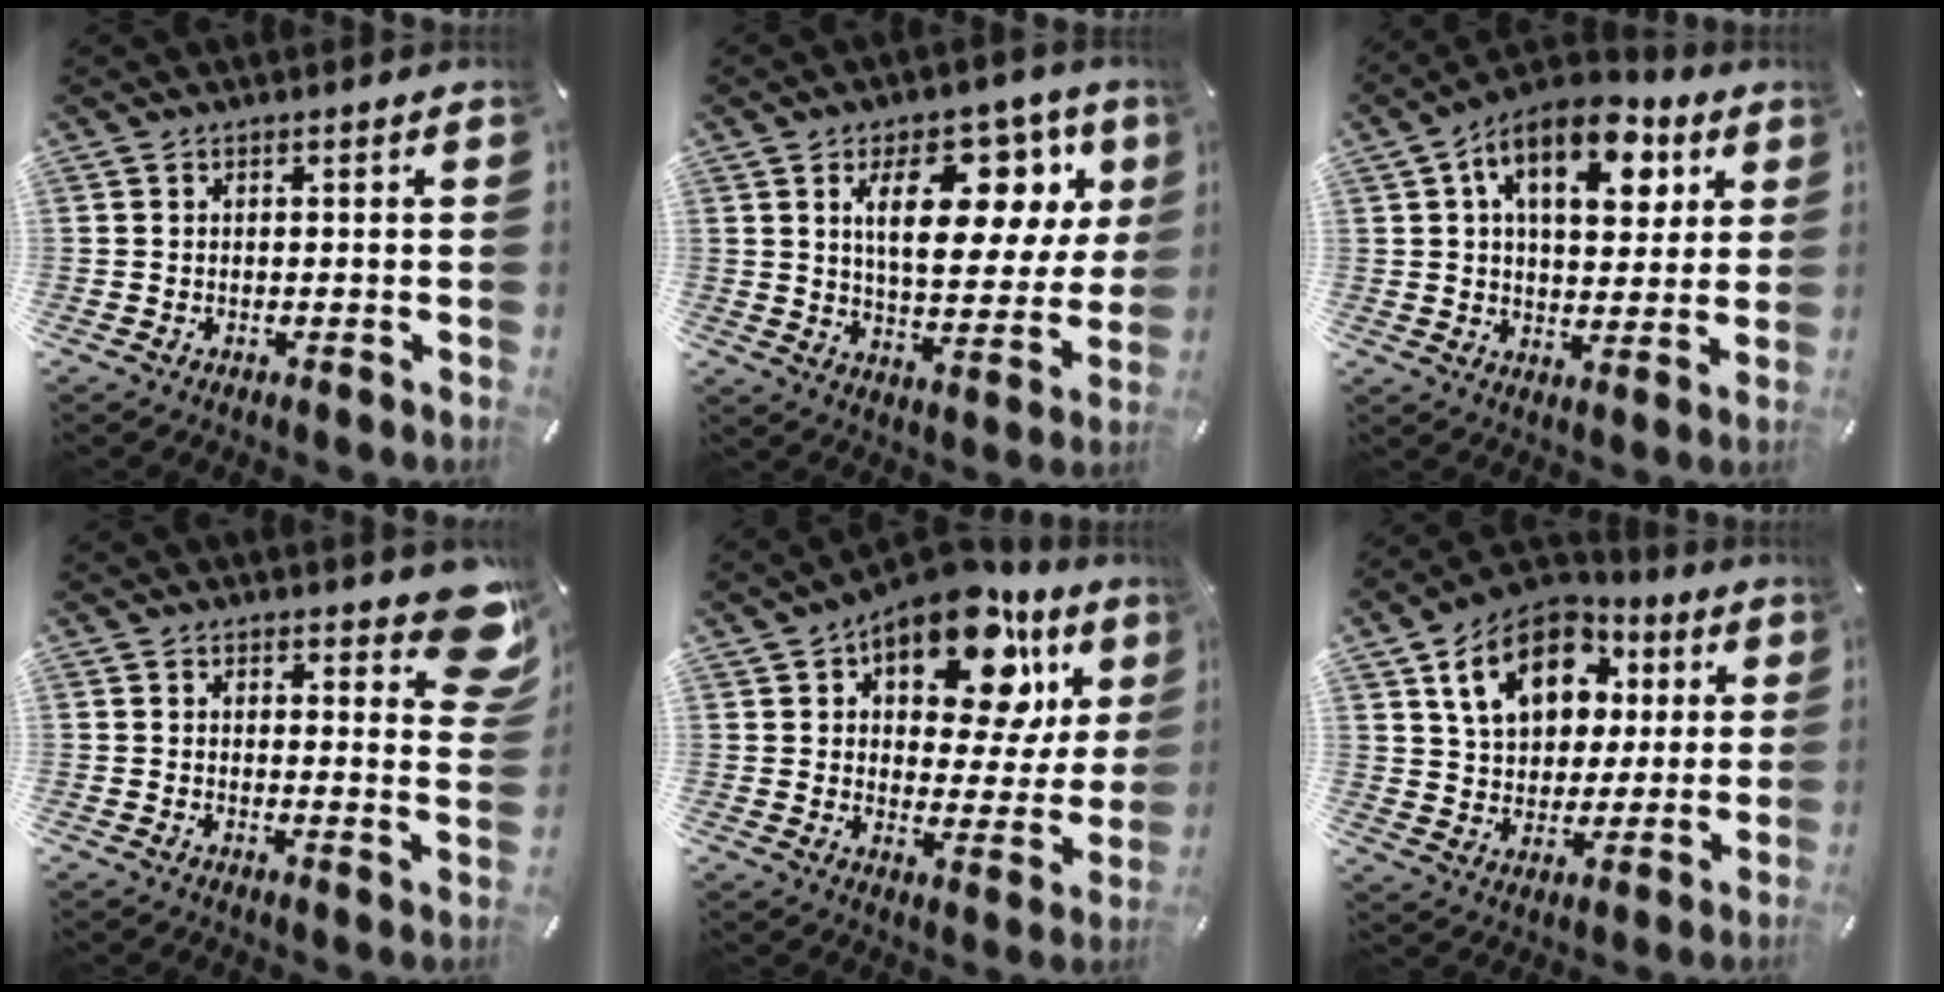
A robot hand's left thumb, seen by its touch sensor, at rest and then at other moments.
{"total": 18.4, "force": [8.1, 9.3, 13.8], "torque": [-0.203, -0.027, 0.127]}
{"total": 15.3, "force": [6.9, 8.8, 10.4], "torque": [-0.147, -0.022, 0.114]}
{"total": 9.1, "force": [6.2, 3.8, 5.4], "torque": [-0.047, -0.046, 0.105]}
{"total": 18.7, "force": [11.1, 9.5, 11.6], "torque": [-0.172, -0.069, 0.184]}
{"total": 16.3, "force": [7.1, 11.8, 8.7], "torque": [-0.155, -0.008, 0.132]}